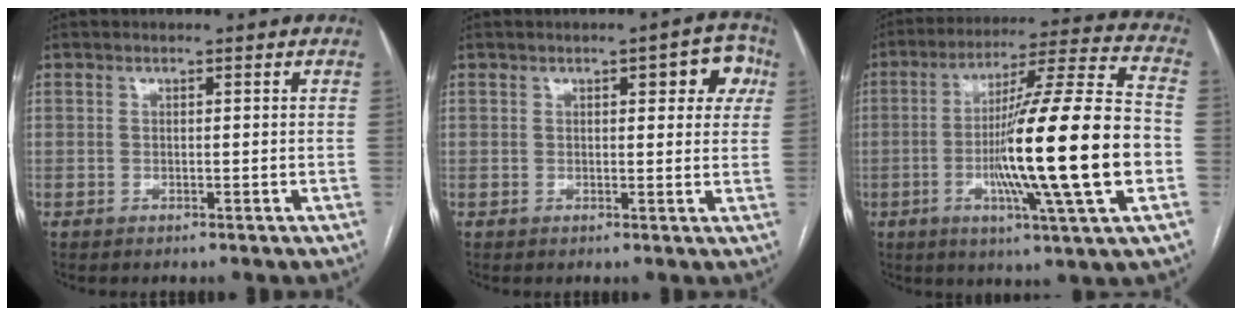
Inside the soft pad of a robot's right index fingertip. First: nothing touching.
{"total": 5.6, "force": [2.1, 2.0, 4.8], "torque": [-0.043, 0.015, 0.018]}
{"total": 22.2, "force": [-4.0, -0.3, 21.9], "torque": [-0.351, -0.008, -0.076]}